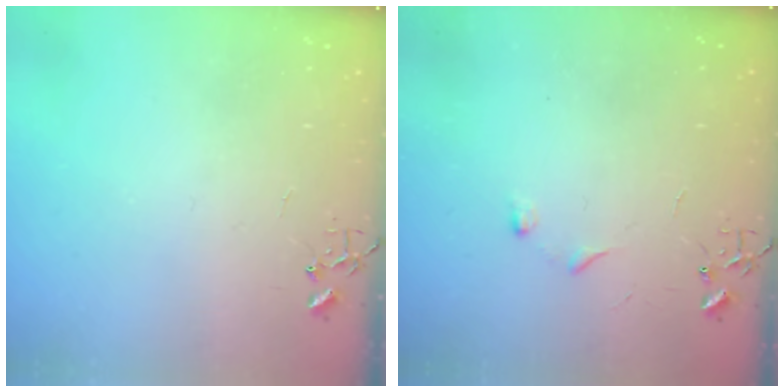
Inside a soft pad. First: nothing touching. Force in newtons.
{"total": 4.3, "press": 4.3, "slide": 0.6}